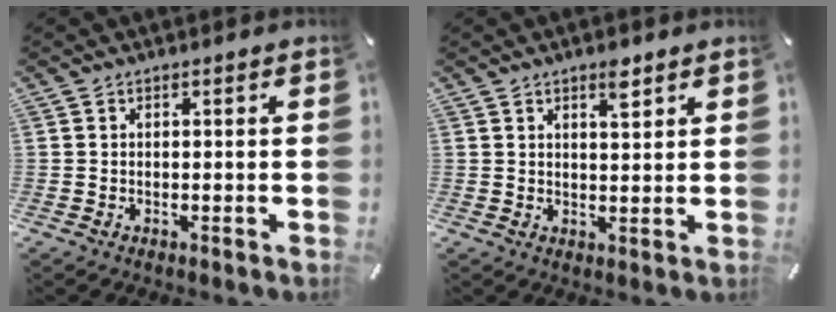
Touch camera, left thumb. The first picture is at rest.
{"total": 4.2, "force": [2.8, 1.6, 2.7], "torque": [-0.026, -0.014, 0.043]}